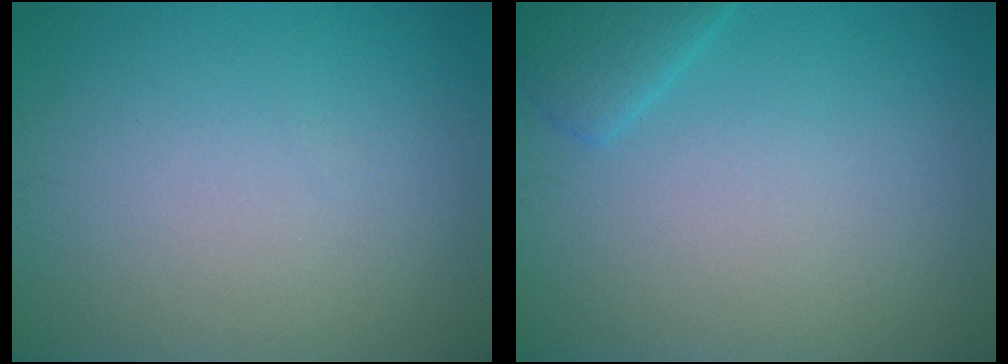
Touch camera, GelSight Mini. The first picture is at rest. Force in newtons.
{"total": 2.0, "press": 2.0, "slide": 0.1}